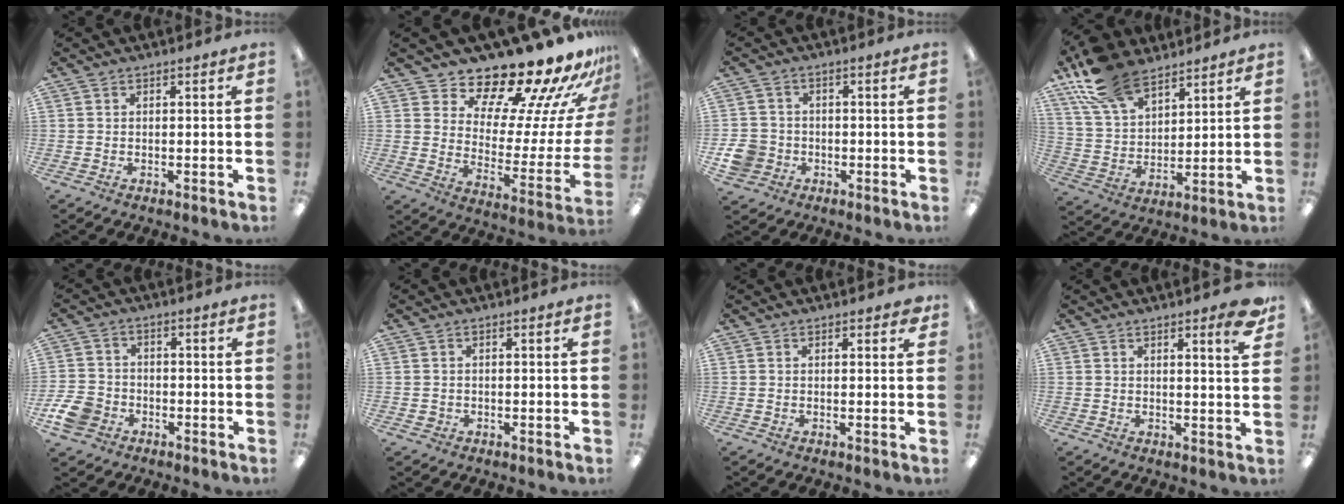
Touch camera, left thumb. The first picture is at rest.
{"total": 20.2, "force": [18.2, 4.6, 7.6], "torque": [-0.112, -0.158, 0.300]}
{"total": 6.6, "force": [-1.9, 5.9, 2.3], "torque": [-0.059, 0.012, -0.036]}
{"total": 16.2, "force": [11.5, 8.3, 7.9], "torque": [-0.170, -0.042, 0.219]}
{"total": 7.4, "force": [-3.2, 5.7, 3.3], "torque": [-0.081, 0.020, -0.061]}
{"total": 1.1, "force": [0.0, 1.1, 0.2], "torque": [-0.003, 0.005, -0.002]}
{"total": 1.6, "force": [1.2, 0.7, 0.7], "torque": [0.000, -0.002, 0.017]}
{"total": 5.4, "force": [3.8, 0.7, 3.8], "torque": [-0.051, -0.021, 0.057]}